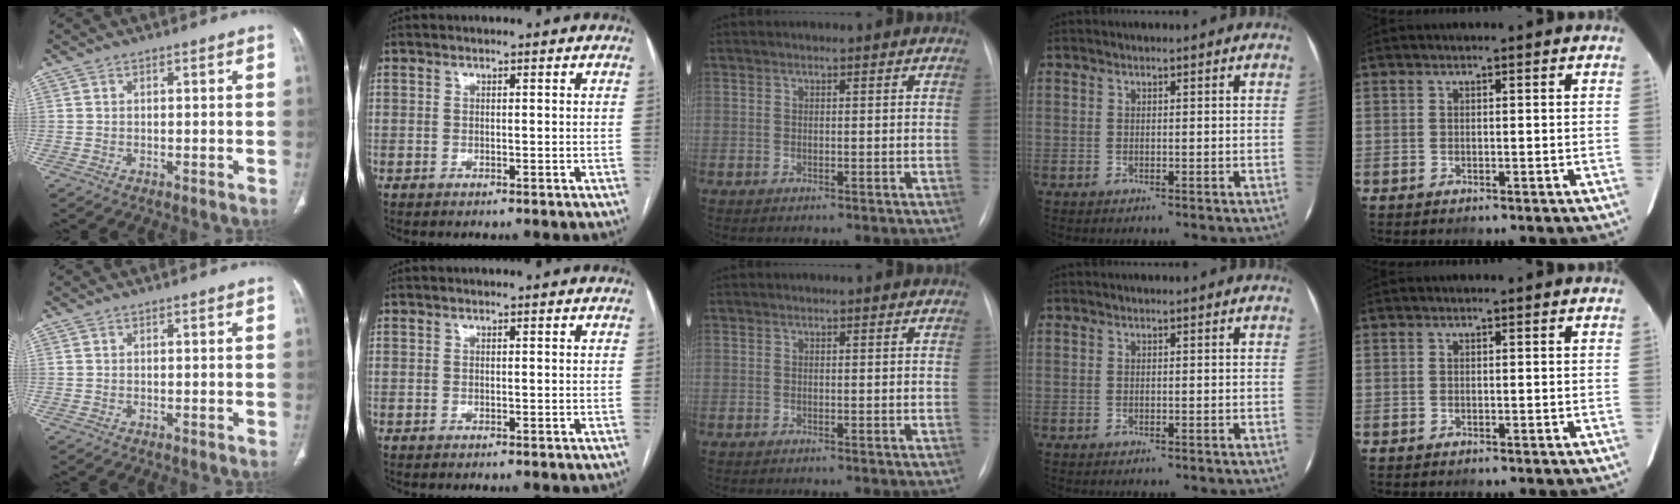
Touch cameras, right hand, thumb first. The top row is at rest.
{}